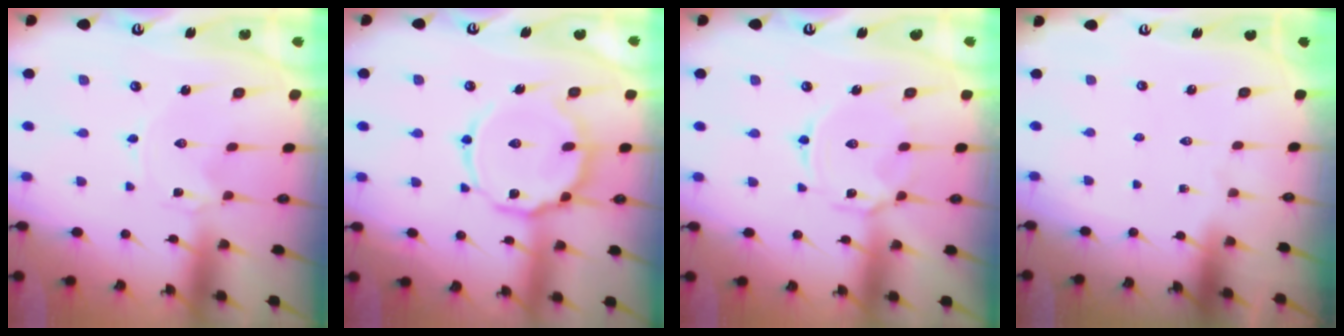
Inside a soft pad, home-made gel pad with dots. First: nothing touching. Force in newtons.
{"total": 14.3, "press": 14.2, "slide": 1.4}
{"total": 6.9, "press": 6.9, "slide": 0.6}
{"total": 0.0}